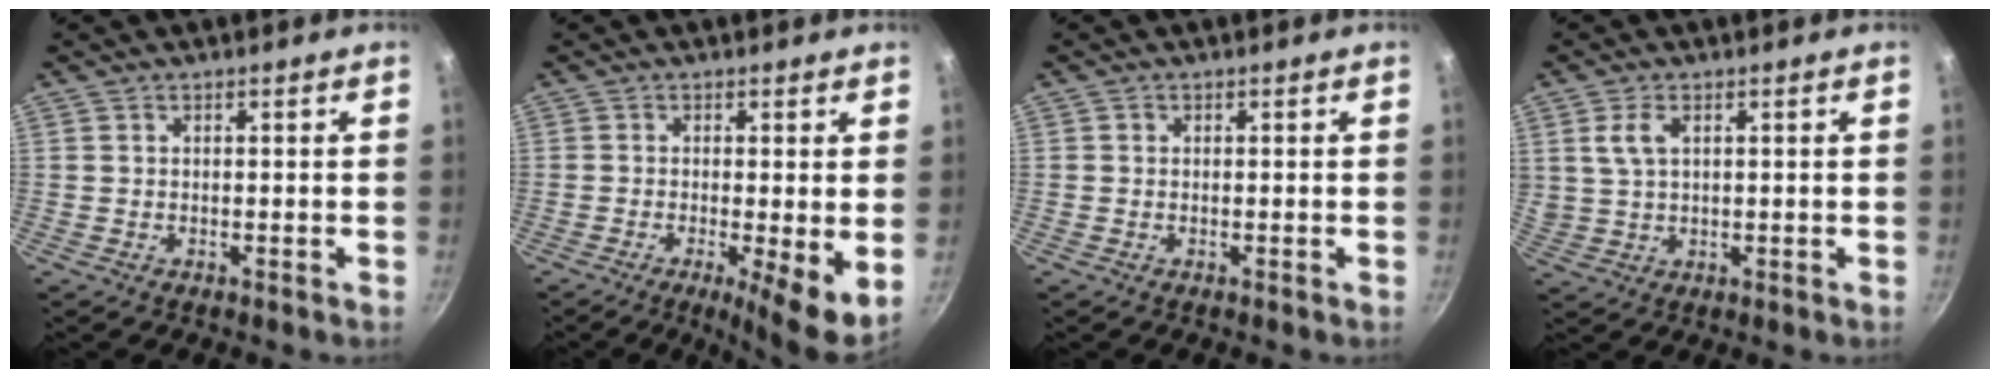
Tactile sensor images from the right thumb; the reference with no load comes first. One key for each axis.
{"total": 7.9, "fx": -1.2, "fy": 1.5, "fz": 7.7, "tx": -0.108, "ty": -0.014, "tz": -0.017}
{"total": 0.5, "fx": 0.1, "fy": 0.5, "fz": 0.1, "tx": 0.001, "ty": 0.004, "tz": -0.001}
{"total": 4.9, "fx": 1.8, "fy": 2.9, "fz": 3.5, "tx": -0.062, "ty": -0.001, "tz": 0.039}